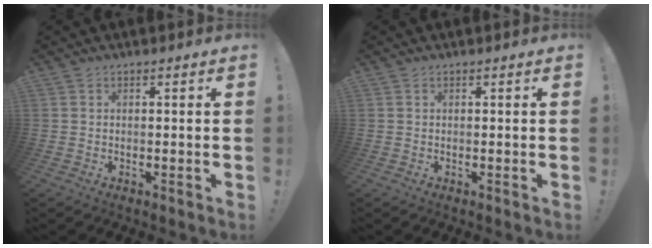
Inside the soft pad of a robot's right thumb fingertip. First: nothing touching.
{"total": 0.0}